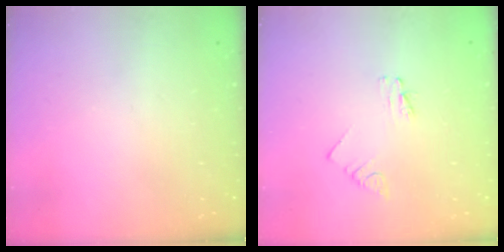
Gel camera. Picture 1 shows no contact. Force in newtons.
{"total": 1.6, "press": 1.6, "slide": 0.2}